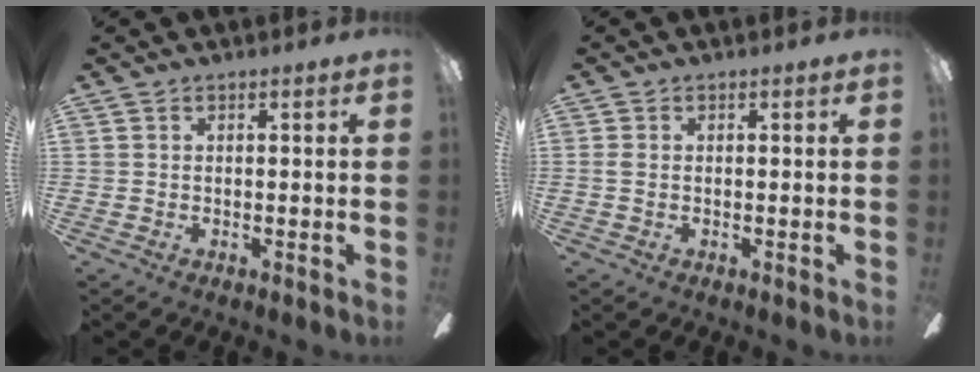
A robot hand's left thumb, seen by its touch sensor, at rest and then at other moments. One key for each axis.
{"total": 0.9, "fx": -0.1, "fy": 0.5, "fz": 0.8, "tx": -0.017, "ty": 0.001, "tz": -0.003}